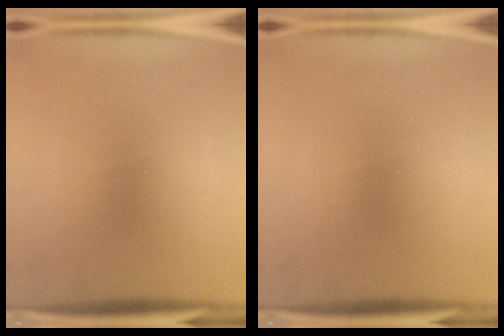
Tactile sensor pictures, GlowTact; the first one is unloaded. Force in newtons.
{"total": 0.0}